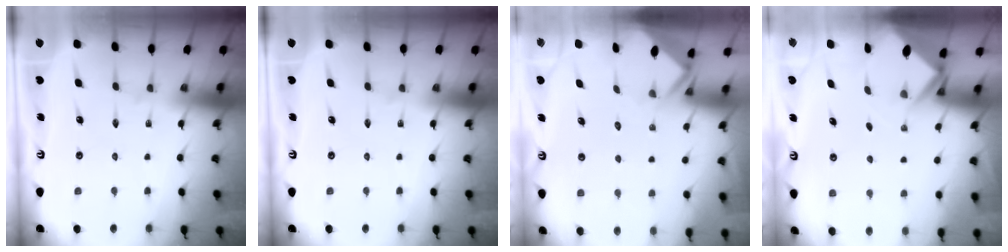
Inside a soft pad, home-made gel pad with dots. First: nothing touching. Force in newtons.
{"total": 0.0}
{"total": 2.9, "press": 2.9, "slide": 0.3}
{"total": 2.6, "press": 2.6, "slide": 0.1}